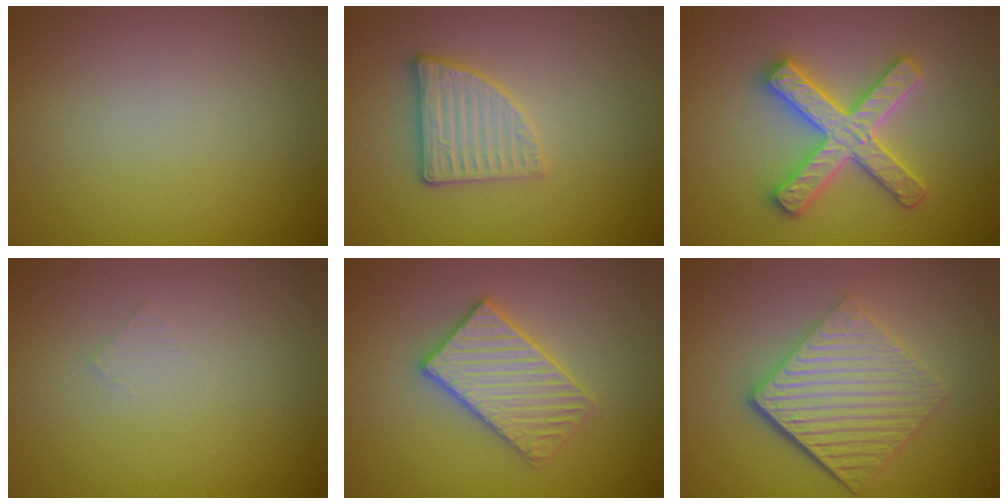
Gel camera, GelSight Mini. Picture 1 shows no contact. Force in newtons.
{"total": 2.8, "press": 2.7, "slide": 0.8}
{"total": 4.9, "press": 4.9, "slide": 0.8}
{"total": 0.5, "press": 0.5, "slide": 0.1}
{"total": 3.7, "press": 3.7, "slide": 0.6}
{"total": 6.7, "press": 4.4, "slide": 5.1}